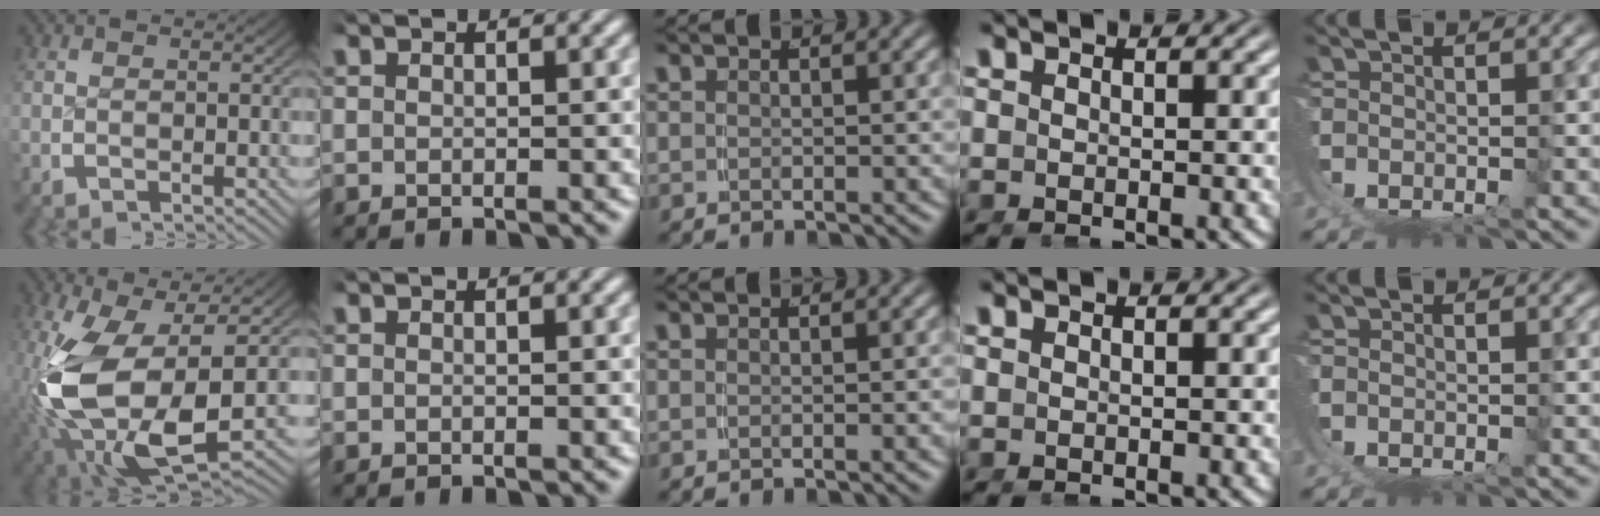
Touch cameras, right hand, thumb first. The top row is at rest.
{"thumb": {"total": 16.1, "force": [-1.5, 9.5, 12.9], "torque": [-0.309, -0.067, 0.013]}}